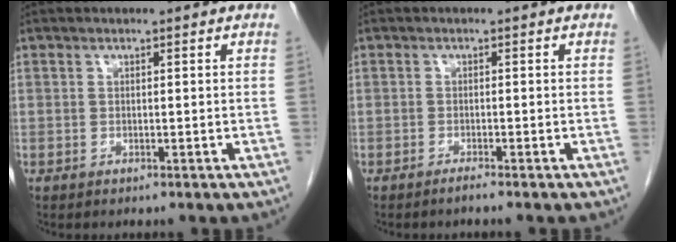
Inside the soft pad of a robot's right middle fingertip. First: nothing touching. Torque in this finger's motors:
{"motor_torque": [-0.14, -0.01, -0.01, -0.01]}